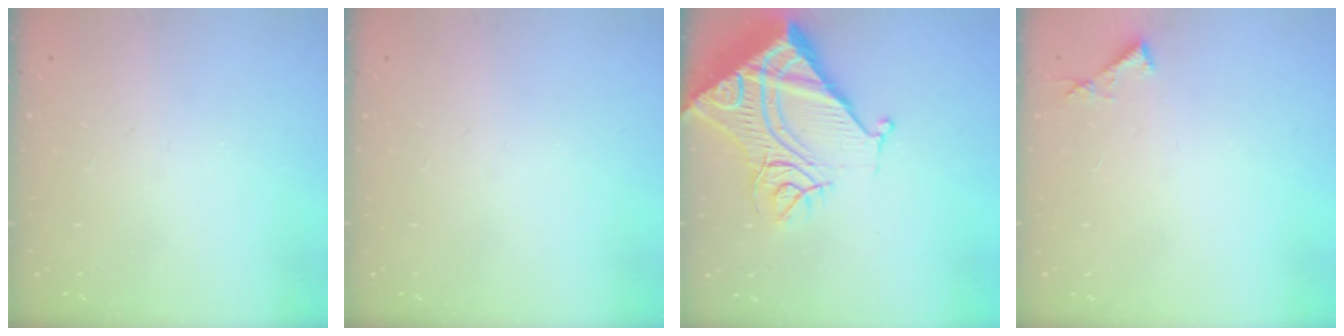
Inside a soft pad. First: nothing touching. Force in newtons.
{"total": 0.0}
{"total": 23.6, "press": 23.4, "slide": 3.0}
{"total": 3.6, "press": 3.6, "slide": 0.3}